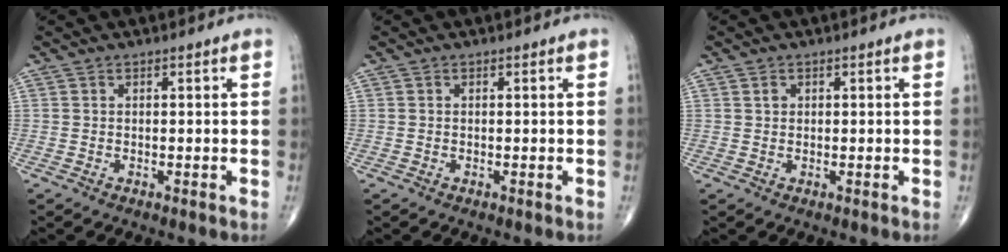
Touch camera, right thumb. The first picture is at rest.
{"total": 0.0}
{"total": 1.0, "force": [0.4, 0.8, 0.4], "torque": [-0.004, 0.000, 0.007]}